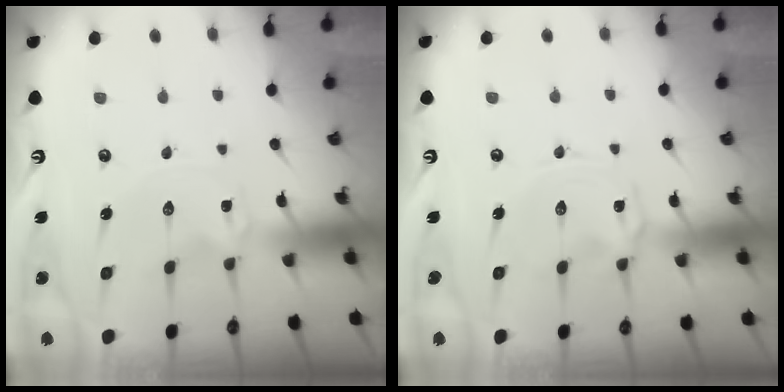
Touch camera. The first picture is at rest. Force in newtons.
{"total": 0.8, "press": 0.7, "slide": 0.4}